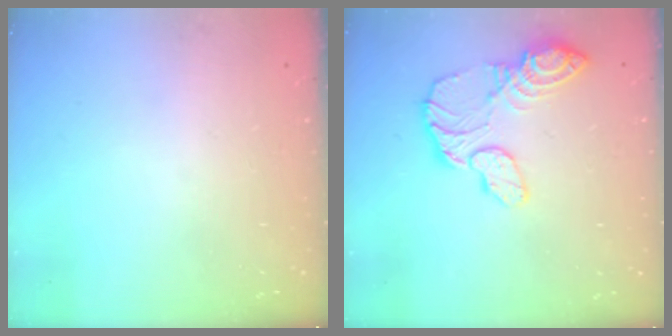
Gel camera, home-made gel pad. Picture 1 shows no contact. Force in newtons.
{"total": 13.3, "press": 13.2, "slide": 1.2}